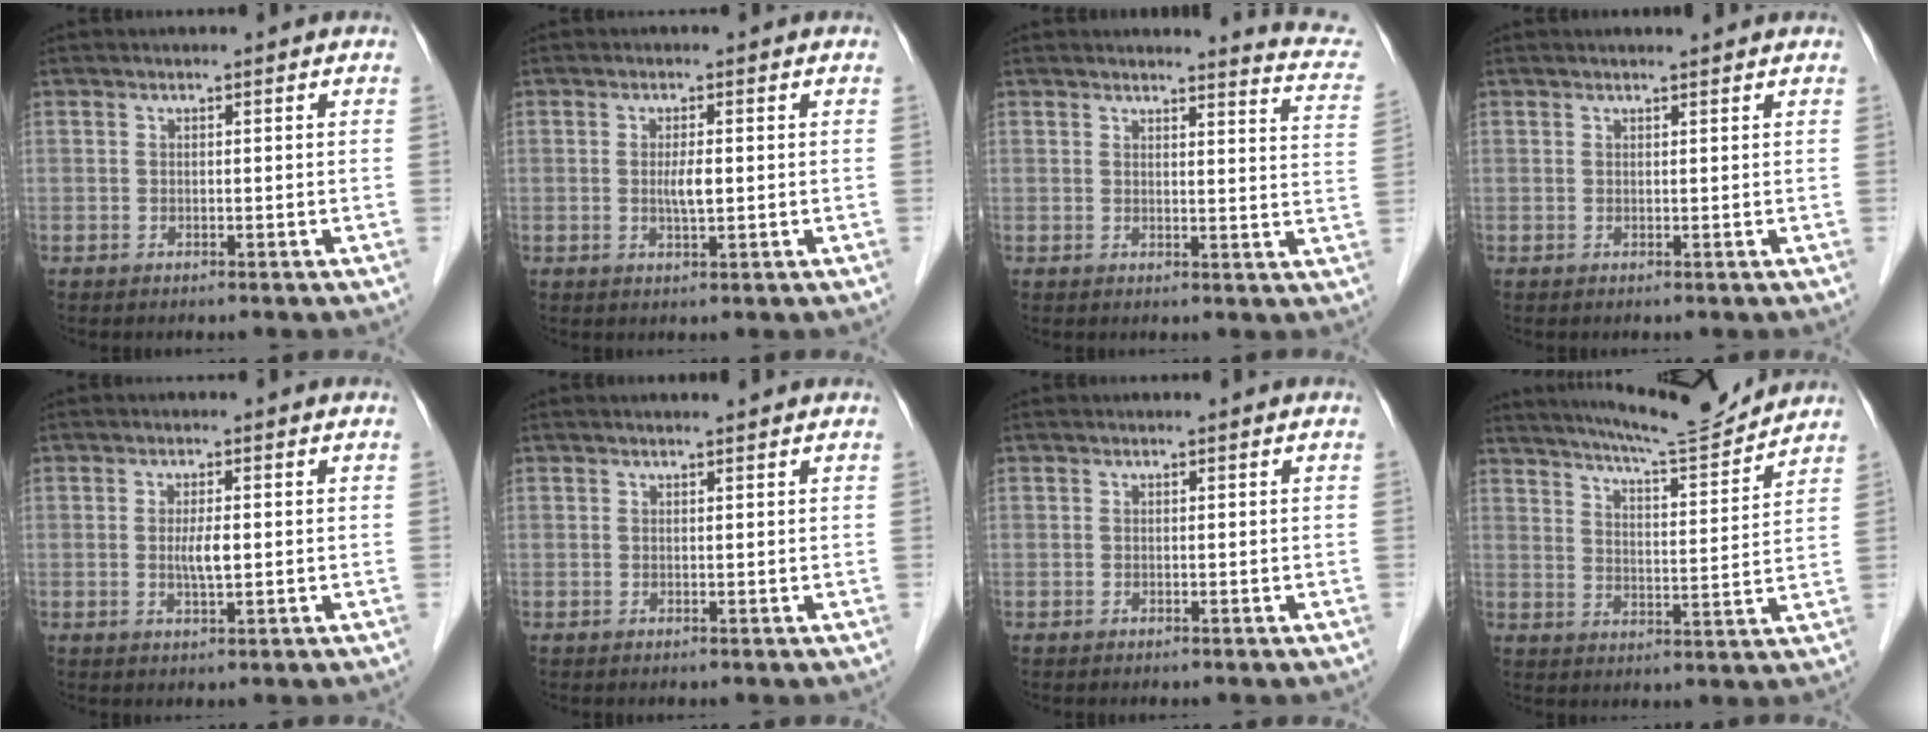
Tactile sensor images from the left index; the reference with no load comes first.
{"total": 2.4, "force": [0.0, 0.4, 2.4], "torque": [-0.047, -0.003, 0.000]}
{"total": 7.8, "force": [7.6, 0.4, 1.6], "torque": [-0.009, -0.053, 0.056]}
{"total": 1.6, "force": [1.6, 0.0, 0.5], "torque": [-0.009, 0.006, 0.023]}
{"total": 2.8, "force": [-0.1, 0.5, 2.7], "torque": [-0.053, -0.004, 0.000]}
{"total": 1.5, "force": [1.4, 0.0, 0.5], "torque": [-0.008, 0.007, 0.021]}
{"total": 0.0}
{"total": 12.4, "force": [11.8, 0.1, 3.9], "torque": [-0.065, -0.004, 0.170]}